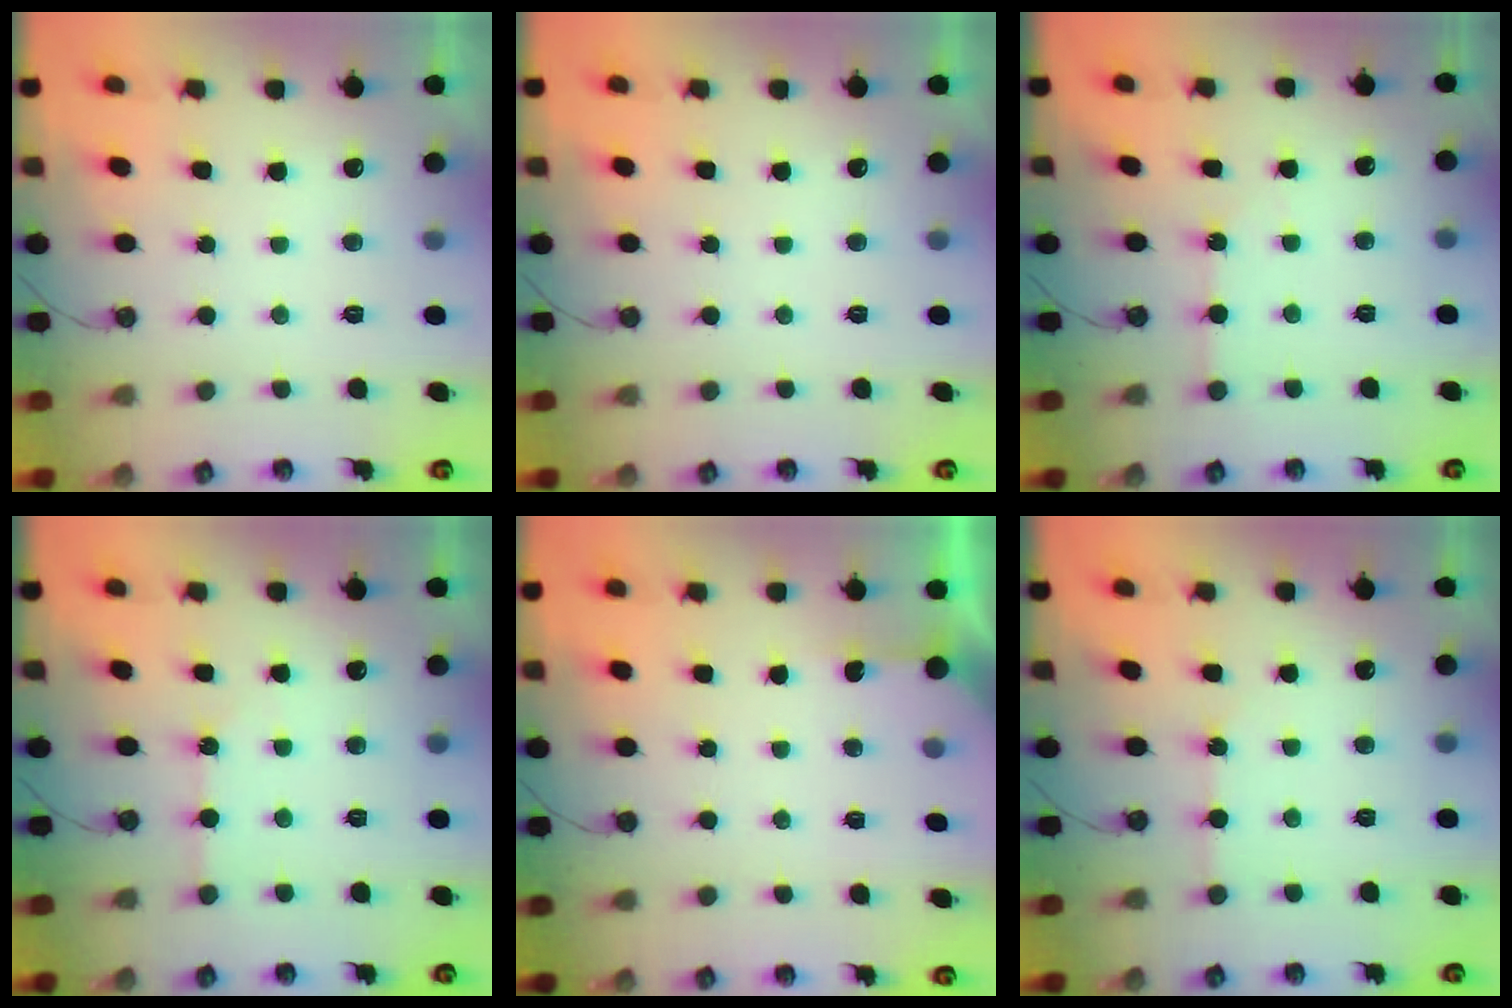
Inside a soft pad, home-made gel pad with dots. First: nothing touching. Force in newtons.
{"total": 0.0}
{"total": 4.1, "press": 4.1, "slide": 0.3}
{"total": 2.3, "press": 2.3, "slide": 0.4}
{"total": 2.0, "press": 1.9, "slide": 0.2}
{"total": 2.9, "press": 2.9, "slide": 0.5}